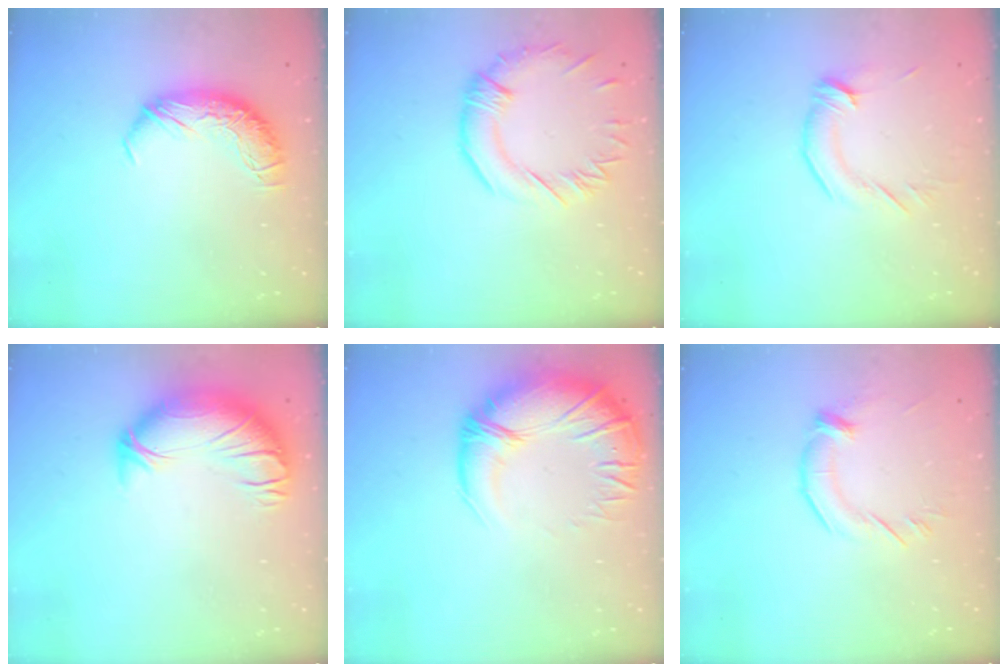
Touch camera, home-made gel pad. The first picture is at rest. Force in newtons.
{"total": 2.0, "press": 1.8, "slide": 1.0}
{"total": 2.1, "press": 2.1, "slide": 0.5}
{"total": 3.5, "press": 0.9, "slide": 3.4}
{"total": 5.2, "press": 3.4, "slide": 3.8}
{"total": 1.9, "press": 1.6, "slide": 1.1}